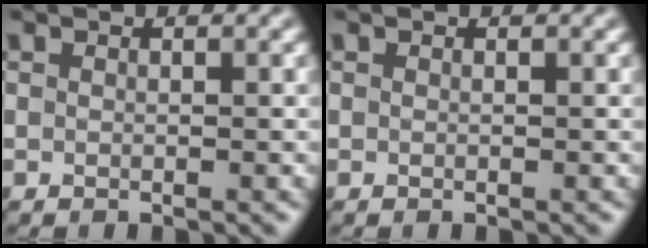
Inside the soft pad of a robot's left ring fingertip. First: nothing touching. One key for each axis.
{"total": 0.0}